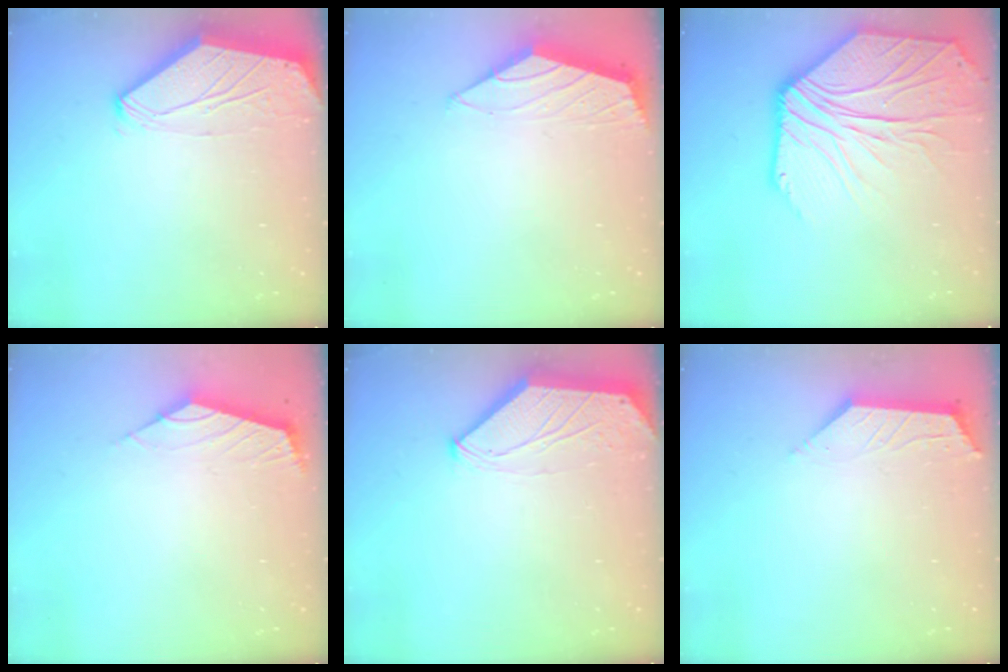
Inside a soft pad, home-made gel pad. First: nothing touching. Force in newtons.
{"total": 1.5, "press": 1.5, "slide": 0.4}
{"total": 13.2, "press": 13.0, "slide": 1.9}
{"total": 2.4, "press": 2.3, "slide": 0.6}
{"total": 0.0}
{"total": 2.9, "press": 2.8, "slide": 0.5}